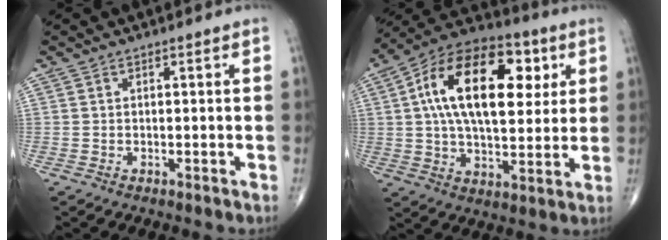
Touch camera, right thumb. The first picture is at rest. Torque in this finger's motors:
{"motor_torque": [0.19, 0.91, 1.75, 1.01, 0.30]}